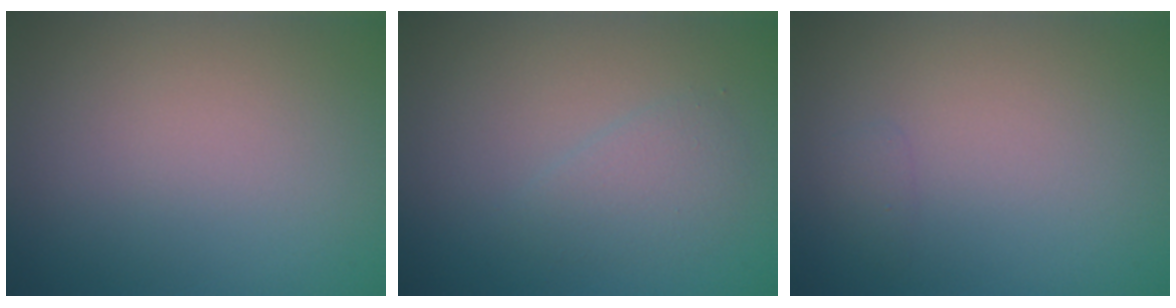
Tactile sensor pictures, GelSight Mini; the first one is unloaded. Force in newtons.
{"total": 1.8, "press": 1.8, "slide": 0.2}
{"total": 0.6, "press": 0.6, "slide": 0.1}